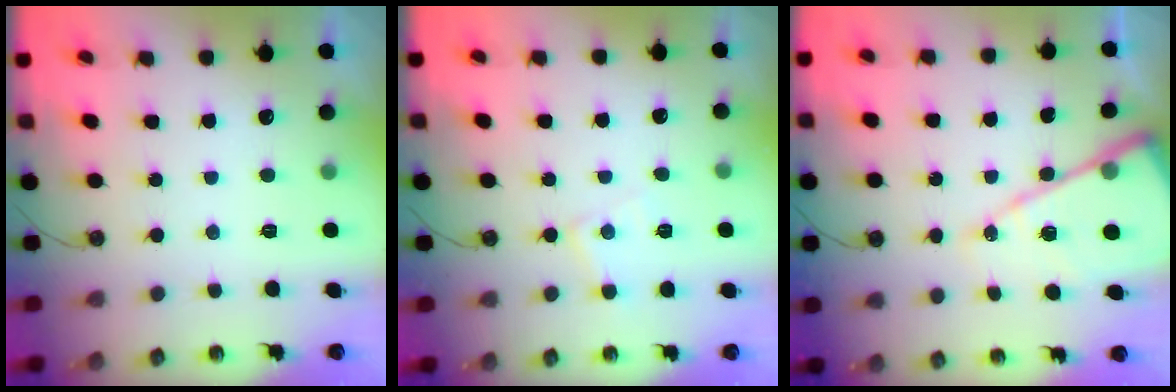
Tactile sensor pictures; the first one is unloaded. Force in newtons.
{"total": 6.6, "press": 6.6, "slide": 0.4}
{"total": 16.6, "press": 16.5, "slide": 1.7}